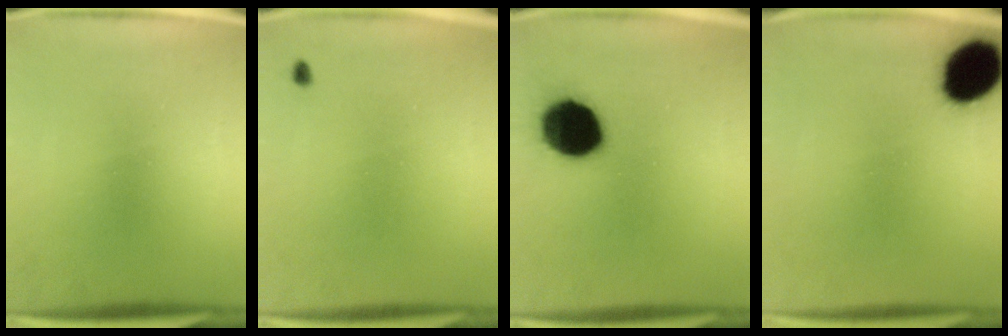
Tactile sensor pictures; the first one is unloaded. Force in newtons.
{"total": 0.6}
{"total": 16.6}
{"total": 13.6}